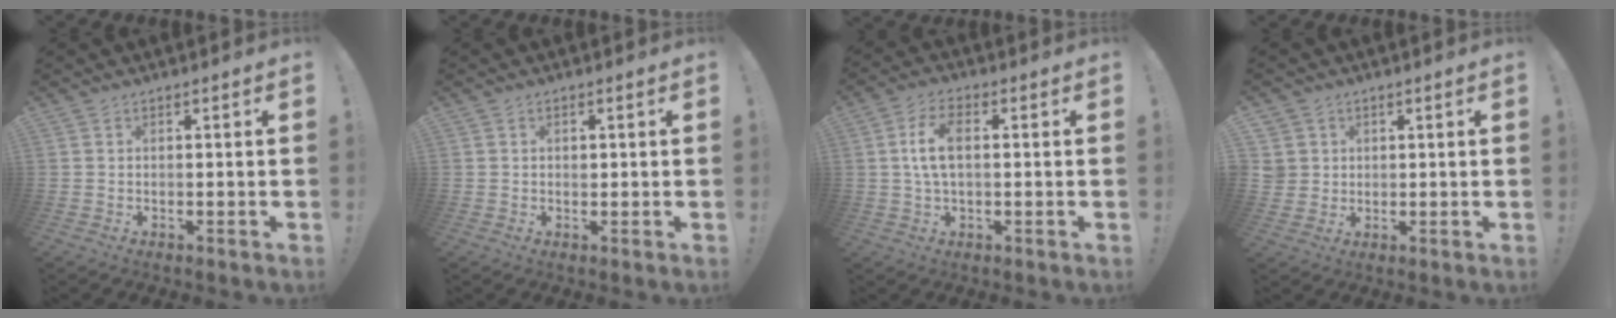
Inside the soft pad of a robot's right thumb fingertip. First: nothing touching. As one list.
[{"total": 0.7, "force": [0.1, 0.6, 0.3], "torque": [-0.002, 0.001, 0.000]}, {"total": 7.7, "force": [0.8, 3.8, 6.6], "torque": [-0.130, 0.006, 0.015]}, {"total": 4.1, "force": [1.5, 3.8, 0.6], "torque": [-0.010, -0.003, 0.029]}]